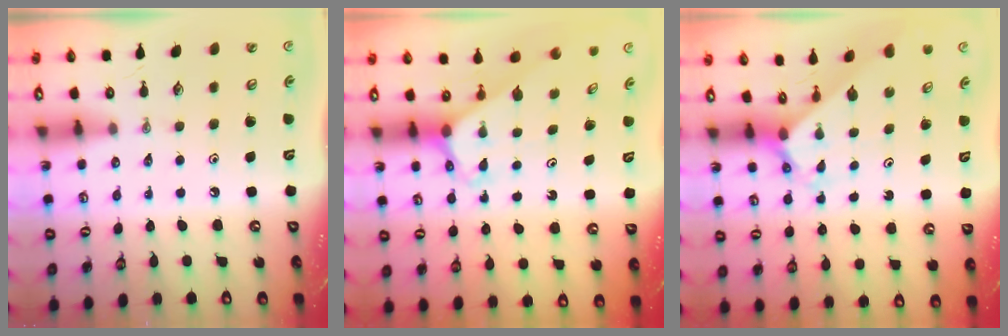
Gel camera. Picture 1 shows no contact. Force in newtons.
{"total": 2.8, "press": 2.8, "slide": 0.2}
{"total": 2.0, "press": 2.0, "slide": 0.1}